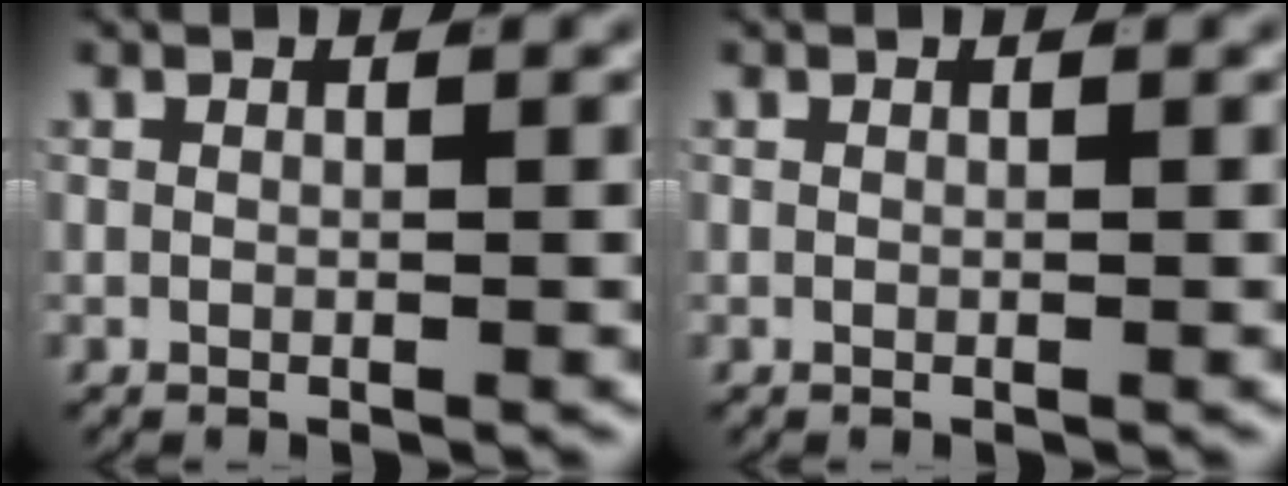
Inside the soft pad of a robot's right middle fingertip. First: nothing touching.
{"total": 0.0}